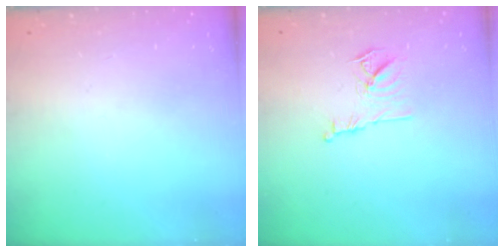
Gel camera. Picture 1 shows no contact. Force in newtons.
{"total": 9.6, "press": 9.6, "slide": 0.9}